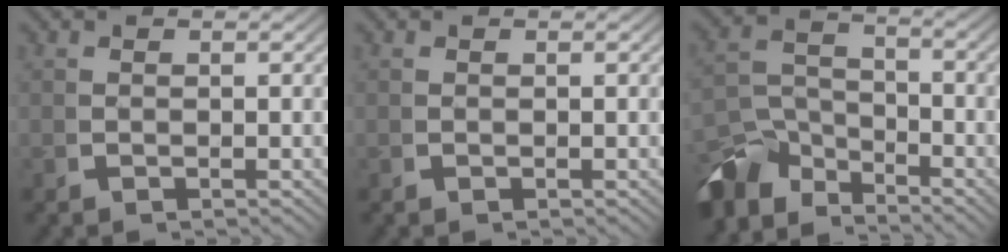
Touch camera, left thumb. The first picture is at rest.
{"total": 0.0}
{"total": 8.0, "force": [-4.6, 4.9, 4.4], "torque": [-0.072, -0.031, -0.072]}